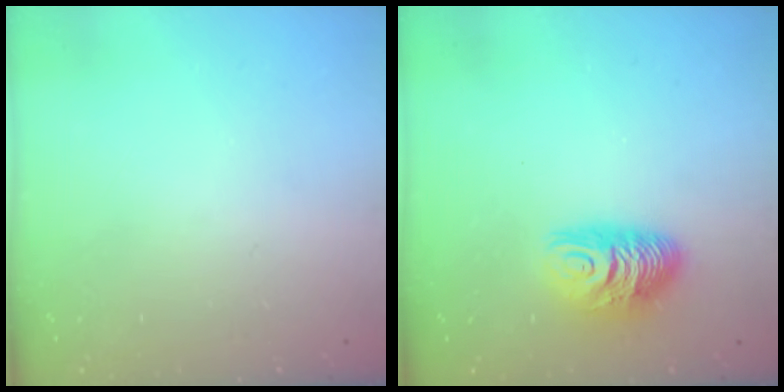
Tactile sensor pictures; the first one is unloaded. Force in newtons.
{"total": 10.5, "press": 10.5, "slide": 1.2}